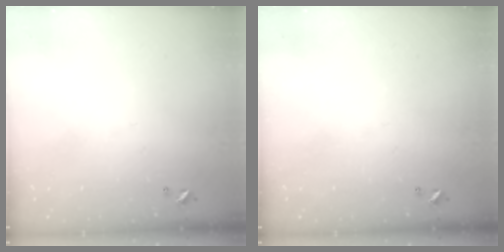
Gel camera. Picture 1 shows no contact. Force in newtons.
{"total": 0.0}